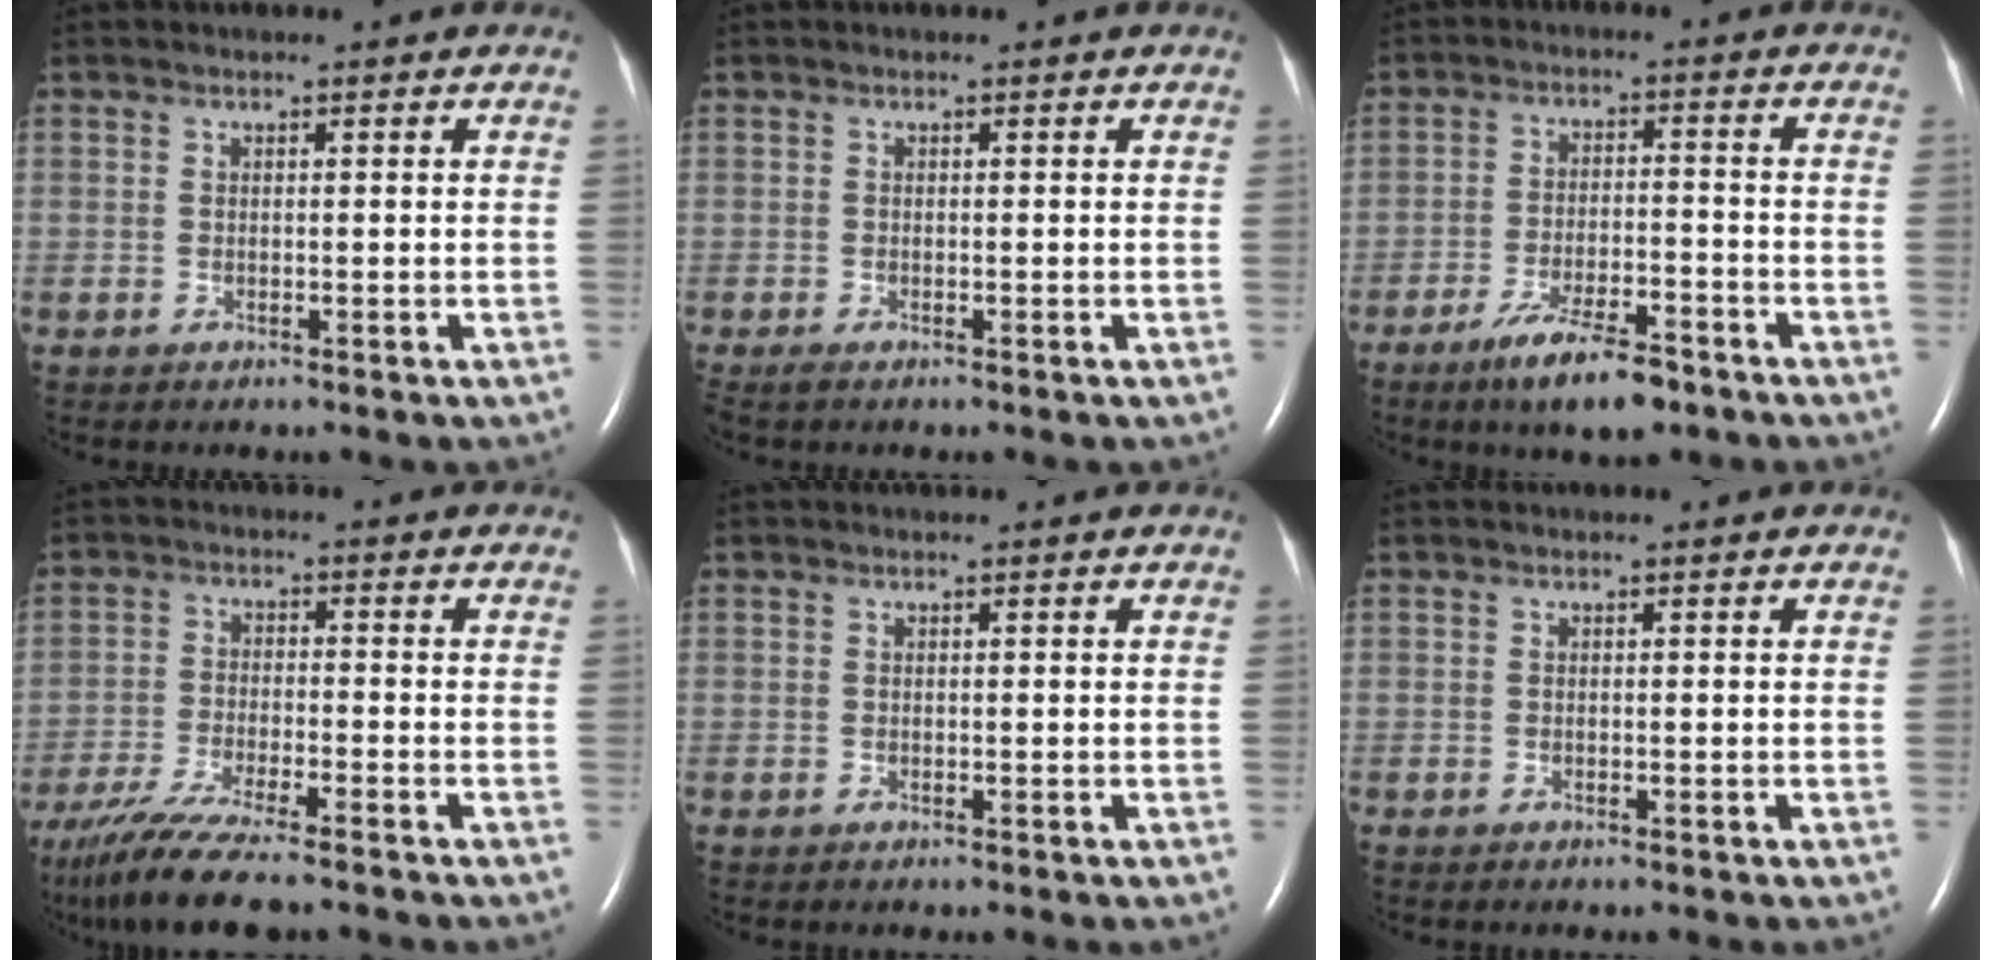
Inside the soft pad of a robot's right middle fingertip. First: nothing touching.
{"total": 1.0, "force": [-0.8, 0.3, 0.6], "torque": [-0.017, -0.004, -0.013]}
{"total": 8.8, "force": [-6.1, 1.8, 6.0], "torque": [-0.109, -0.011, -0.102]}
{"total": 10.9, "force": [-9.0, 0.3, 6.2], "torque": [-0.113, -0.030, -0.152]}
{"total": 0.0}
{"total": 0.0}